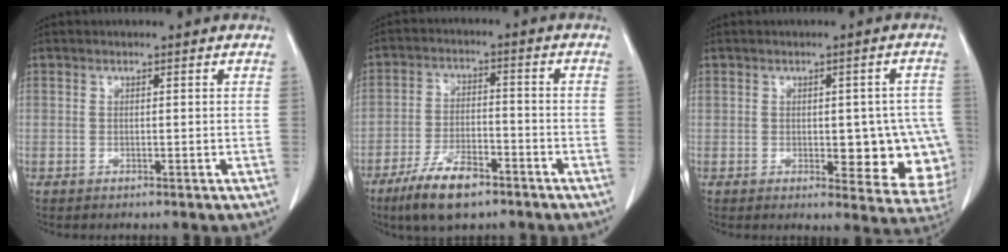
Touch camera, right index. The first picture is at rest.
{"total": 11.2, "force": [-7.9, 2.6, 7.6], "torque": [-0.146, -0.018, -0.139]}
{"total": 12.7, "force": [-1.3, 5.8, 11.2], "torque": [-0.114, 0.013, 0.000]}